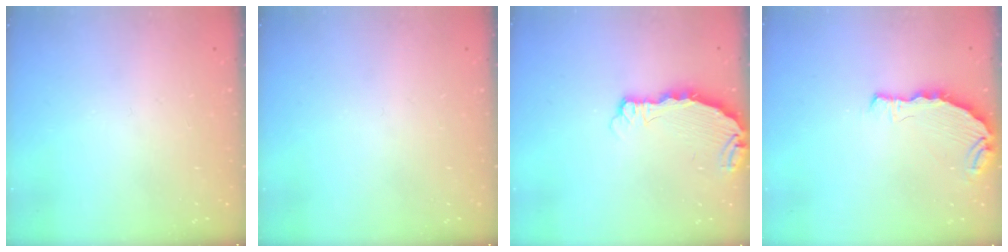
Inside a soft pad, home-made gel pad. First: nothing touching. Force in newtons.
{"total": 0.0}
{"total": 4.2, "press": 4.2, "slide": 0.1}
{"total": 7.6, "press": 5.9, "slide": 4.8}